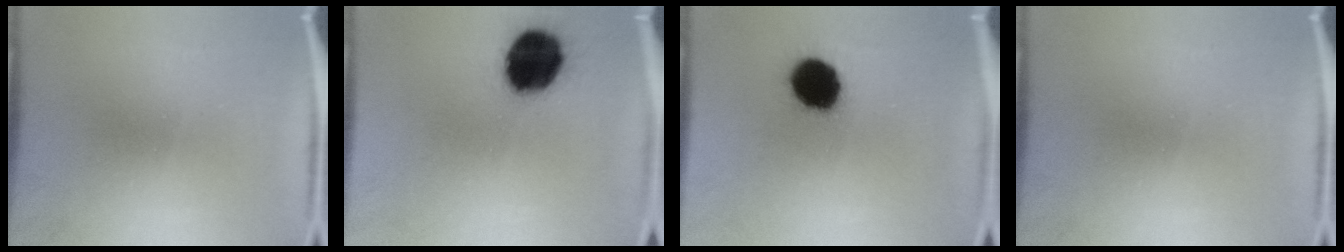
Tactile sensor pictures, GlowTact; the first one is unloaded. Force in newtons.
{"total": 18.2}
{"total": 14.5}
{"total": 0.0}